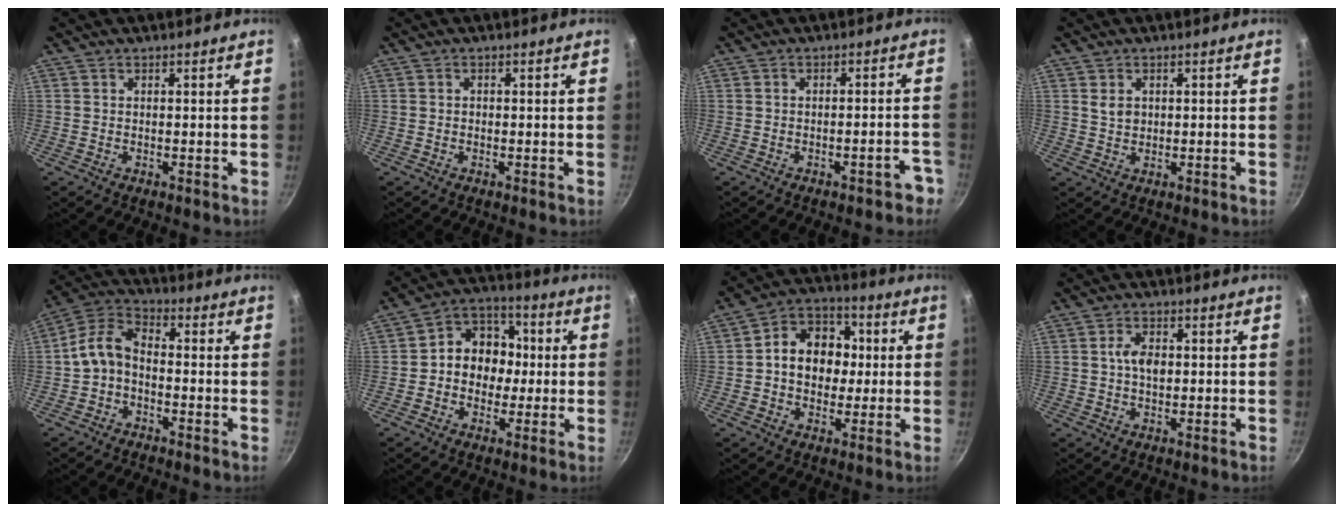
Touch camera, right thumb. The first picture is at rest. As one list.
[{"total": 0.6, "force": [-0.1, 0.5, 0.3], "torque": [-0.003, 0.004, -0.001]}, {"total": 4.3, "force": [-2.8, 1.5, 2.9], "torque": [-0.015, 0.036, -0.022]}, {"total": 2.3, "force": [0.6, 1.7, 1.4], "torque": [-0.020, -0.002, 0.014]}, {"total": 7.6, "force": [-1.8, 5.0, 5.4], "torque": [-0.102, 0.041, -0.049]}, {"total": 11.5, "force": [-0.2, 9.8, 6.1], "torque": [-0.040, 0.031, -0.023]}, {"total": 12.9, "force": [0.7, 10.3, 7.7], "torque": [-0.078, 0.022, -0.006]}, {"total": 4.1, "force": [0.2, 2.5, 3.3], "torque": [-0.050, 0.008, 0.000]}]